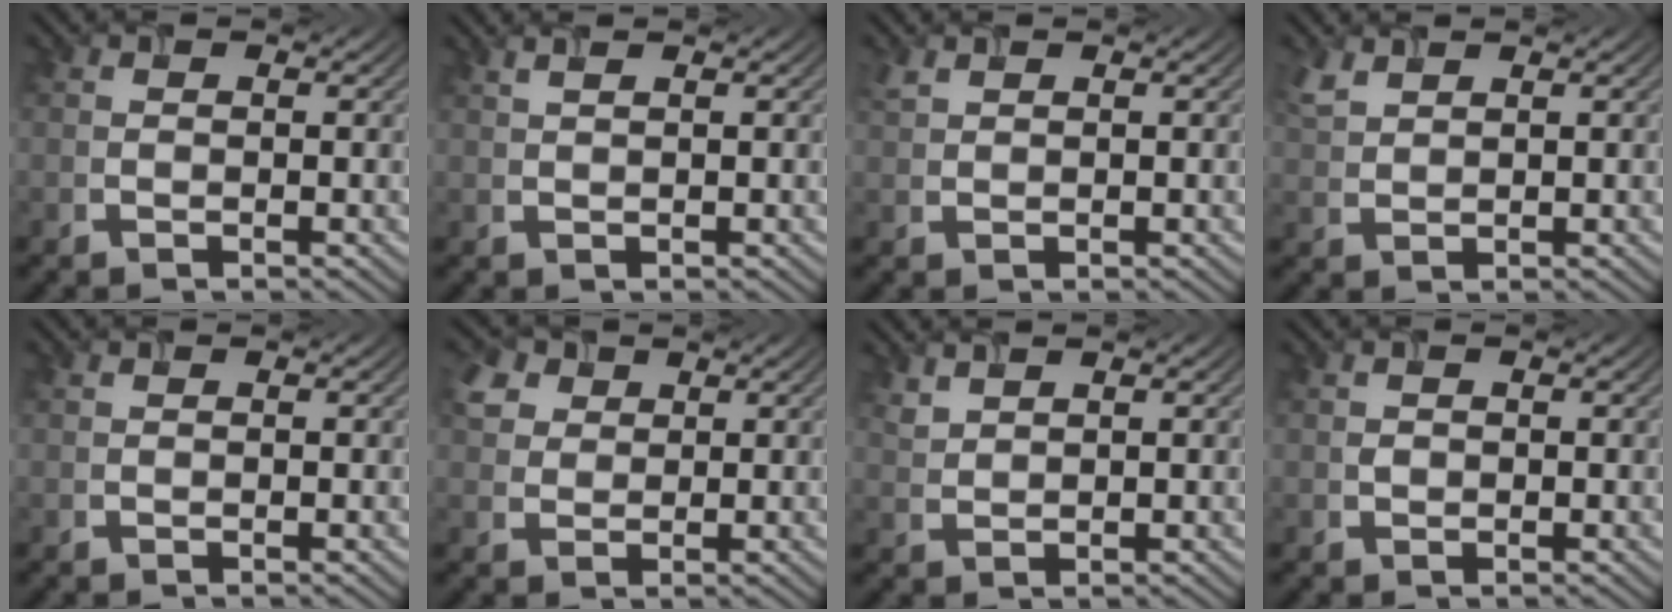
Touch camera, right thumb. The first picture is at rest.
{"total": 1.6, "force": [1.1, 0.3, 1.0], "torque": [-0.021, 0.006, 0.017]}
{"total": 1.4, "force": [1.1, 0.5, 0.6], "torque": [-0.023, 0.003, 0.028]}
{"total": 2.8, "force": [2.1, 1.1, 1.4], "torque": [-0.044, 0.003, 0.052]}
{"total": 0.0}
{"total": 4.2, "force": [2.1, 3.1, 1.9], "torque": [-0.057, 0.009, 0.043]}
{"total": 2.1, "force": [1.8, 0.6, 0.8], "torque": [-0.027, 0.003, 0.044]}
{"total": 0.7, "force": [0.1, 0.6, 0.3], "torque": [-0.008, 0.000, 0.002]}